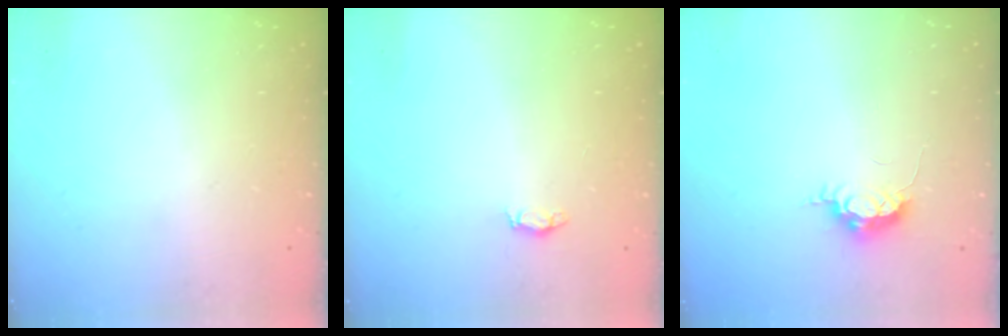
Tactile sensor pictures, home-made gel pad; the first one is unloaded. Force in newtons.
{"total": 2.9, "press": 2.9, "slide": 0.4}
{"total": 6.0, "press": 5.7, "slide": 1.9}